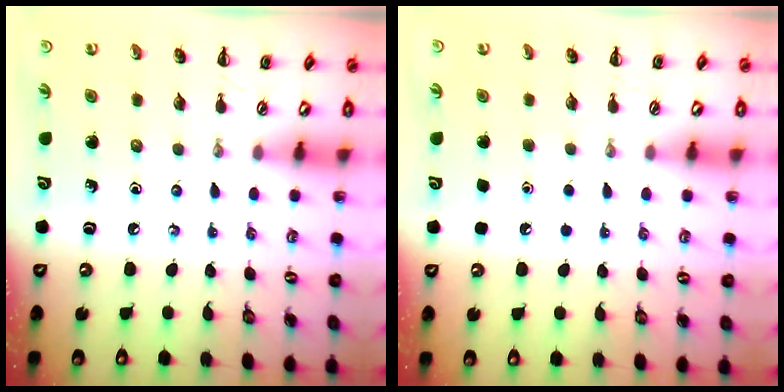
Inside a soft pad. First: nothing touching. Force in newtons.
{"total": 1.8, "press": 1.8, "slide": 0.1}